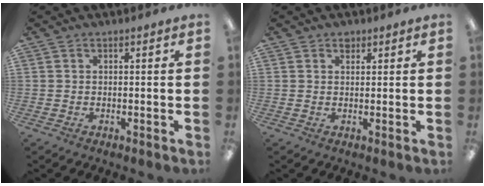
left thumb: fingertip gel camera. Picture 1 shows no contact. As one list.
[{"total": 1.4, "force": [1.1, 0.9, 0.4], "torque": [-0.001, -0.004, 0.019]}]